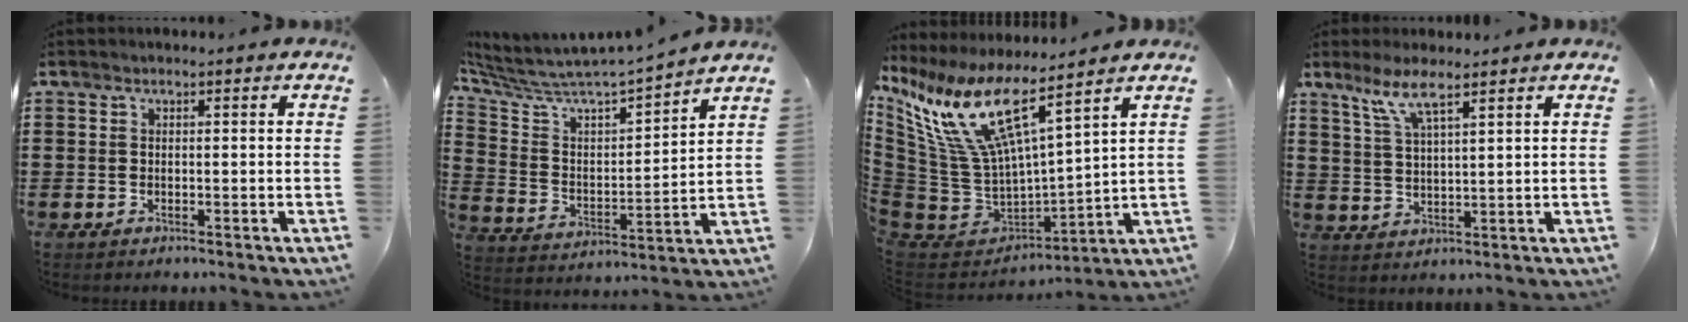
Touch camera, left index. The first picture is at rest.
{"total": 5.4, "force": [5.1, 0.7, 1.7], "torque": [-0.066, -0.052, 0.080]}
{"total": 13.1, "force": [7.4, 4.1, 9.9], "torque": [-0.248, -0.062, 0.123]}
{"total": 6.0, "force": [4.3, 0.8, 4.0], "torque": [-0.092, -0.003, 0.076]}